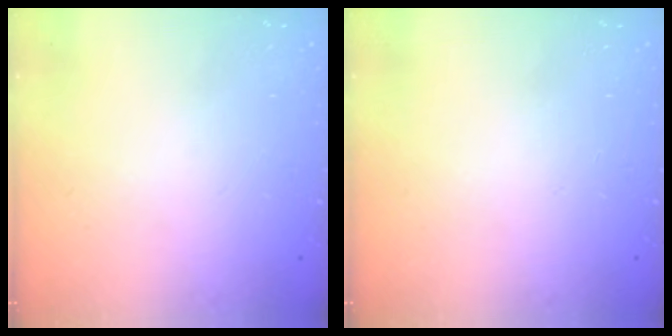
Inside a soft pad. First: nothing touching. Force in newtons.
{"total": 0.0}